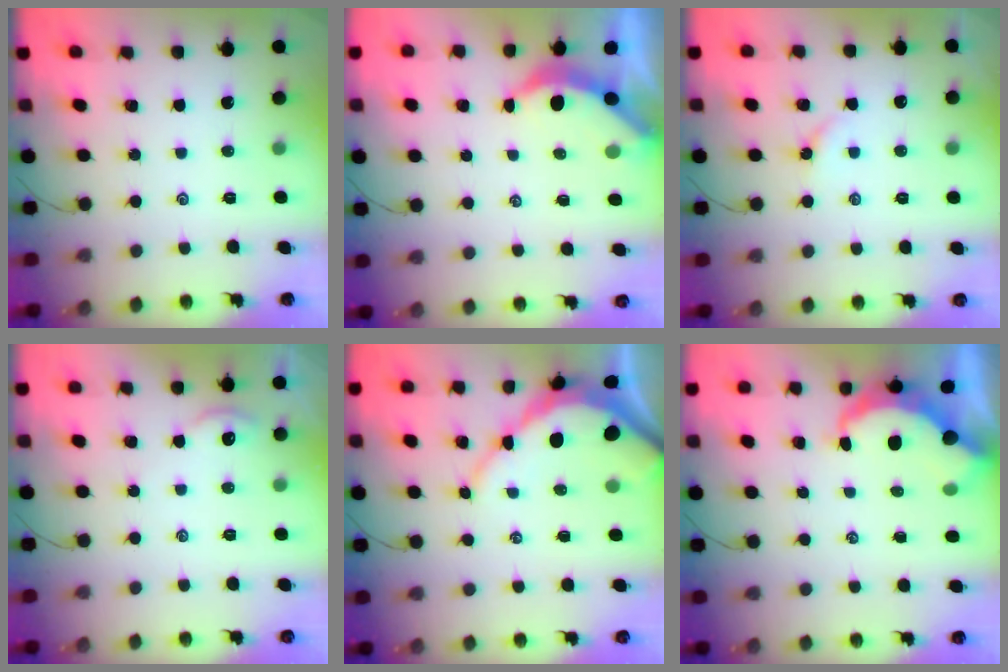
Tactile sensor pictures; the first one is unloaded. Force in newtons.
{"total": 3.8, "press": 3.7, "slide": 0.5}
{"total": 2.5, "press": 2.4, "slide": 0.6}
{"total": 2.2, "press": 2.2, "slide": 0.2}
{"total": 8.0, "press": 8.0, "slide": 0.9}
{"total": 7.3, "press": 7.3, "slide": 0.4}